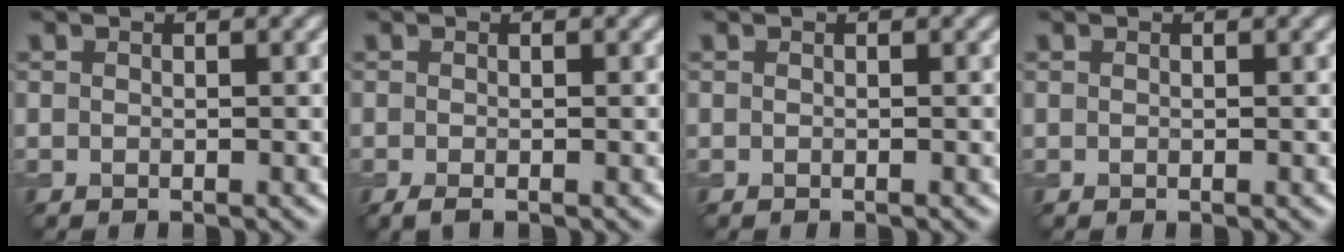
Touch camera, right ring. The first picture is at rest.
{"total": 1.1, "force": [-0.7, 0.2, 0.9], "torque": [-0.018, -0.006, -0.015]}
{"total": 0.0}
{"total": 0.0}